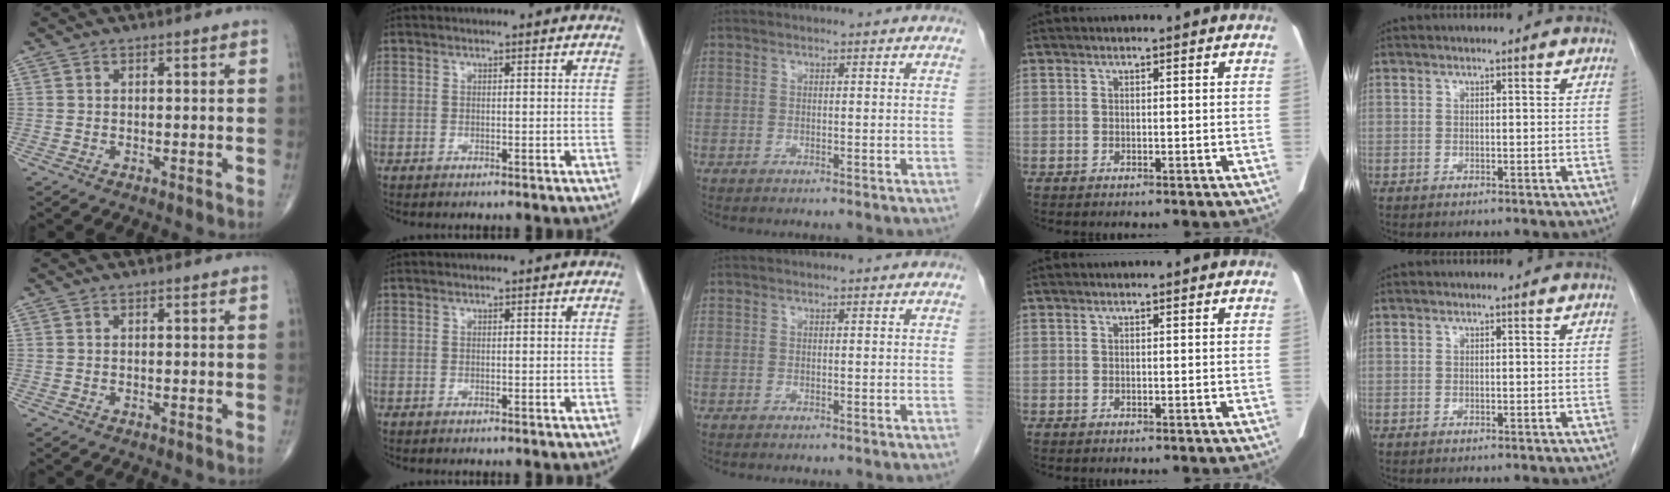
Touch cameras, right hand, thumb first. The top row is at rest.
{}